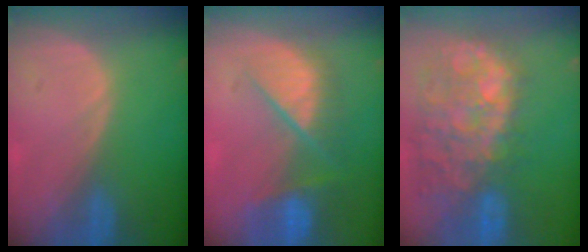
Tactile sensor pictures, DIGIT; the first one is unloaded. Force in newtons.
{"total": 9.7, "press": 8.2, "slide": 5.1}
{"total": 13.5, "press": 11.6, "slide": 6.8}